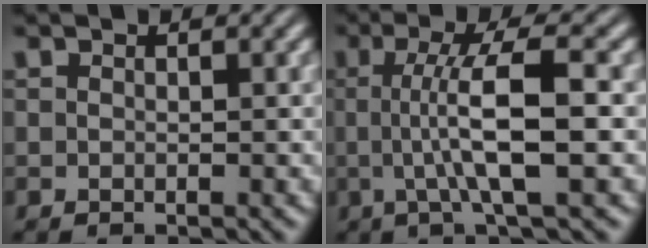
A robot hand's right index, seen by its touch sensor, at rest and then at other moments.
{"total": 5.5, "force": [0.2, -0.1, 5.5], "torque": [-0.092, -0.003, 0.007]}